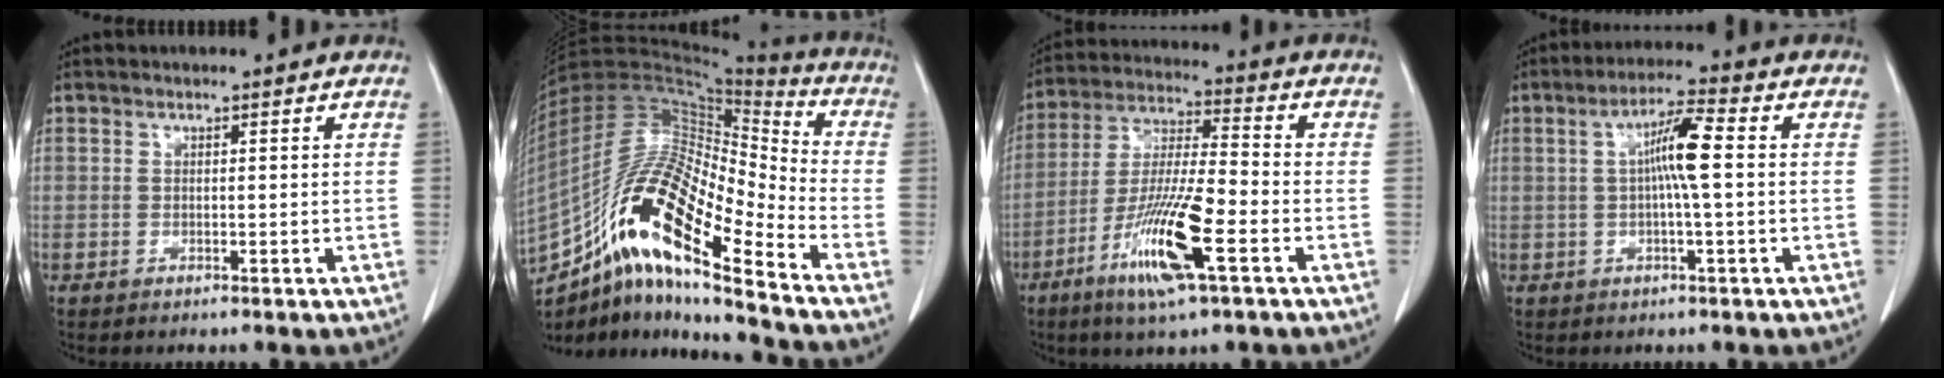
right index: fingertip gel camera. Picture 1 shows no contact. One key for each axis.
{"total": 21.6, "fx": -13.2, "fy": 3.7, "fz": 16.7, "tx": -0.346, "ty": 0.001, "tz": -0.237}
{"total": 14.0, "fx": -6.1, "fy": 1.3, "fz": 12.5, "tx": -0.248, "ty": -0.017, "tz": -0.113}
{"total": 6.6, "fx": 0.6, "fy": 0.3, "fz": 6.6, "tx": -0.121, "ty": 0.012, "tz": 0.005}